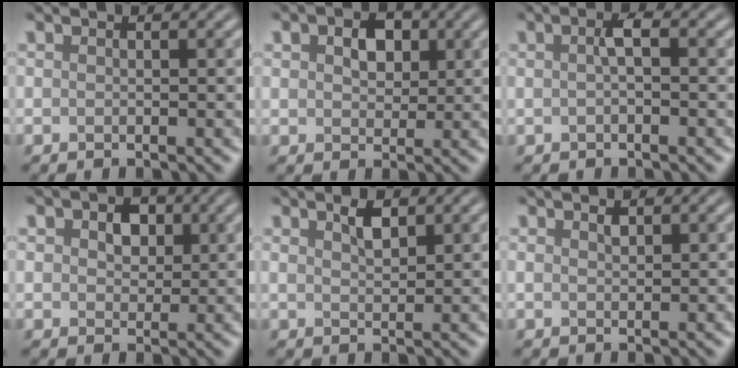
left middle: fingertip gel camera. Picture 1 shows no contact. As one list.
[{"total": 1.8, "force": [1.1, 1.3, 0.6], "torque": [-0.033, 0.014, 0.035]}, {"total": 0.6, "force": [-0.1, -0.4, 0.5], "torque": [-0.032, 0.012, 0.015]}, {"total": 1.7, "force": [1.1, 1.2, 0.3], "torque": [-0.022, 0.015, 0.033]}, {"total": 1.1, "force": [1.1, -0.3, 0.1], "torque": [-0.019, 0.011, 0.034]}, {"total": 0.8, "force": [0.4, -0.4, -0.6], "torque": [-0.005, 0.010, 0.023]}]